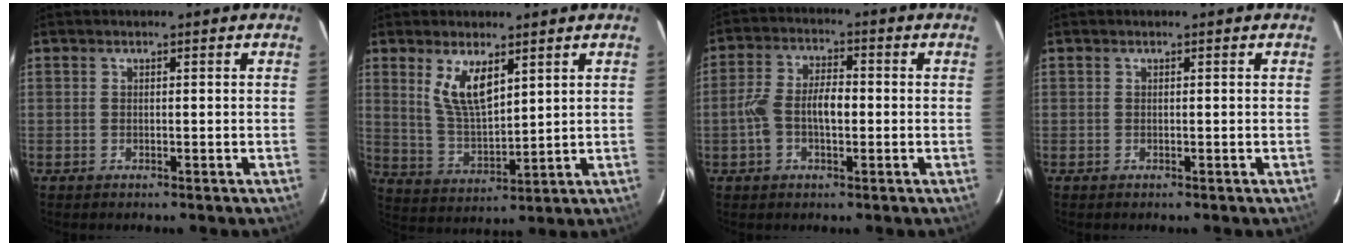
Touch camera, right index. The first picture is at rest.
{"total": 8.6, "force": [4.4, 3.3, 6.7], "torque": [-0.125, -0.006, 0.096]}
{"total": 6.9, "force": [-1.3, 3.3, 5.9], "torque": [-0.121, 0.013, -0.023]}
{"total": 0.0}